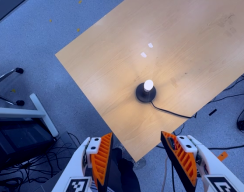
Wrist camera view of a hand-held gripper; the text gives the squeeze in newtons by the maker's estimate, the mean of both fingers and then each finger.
{"total": 0.0}